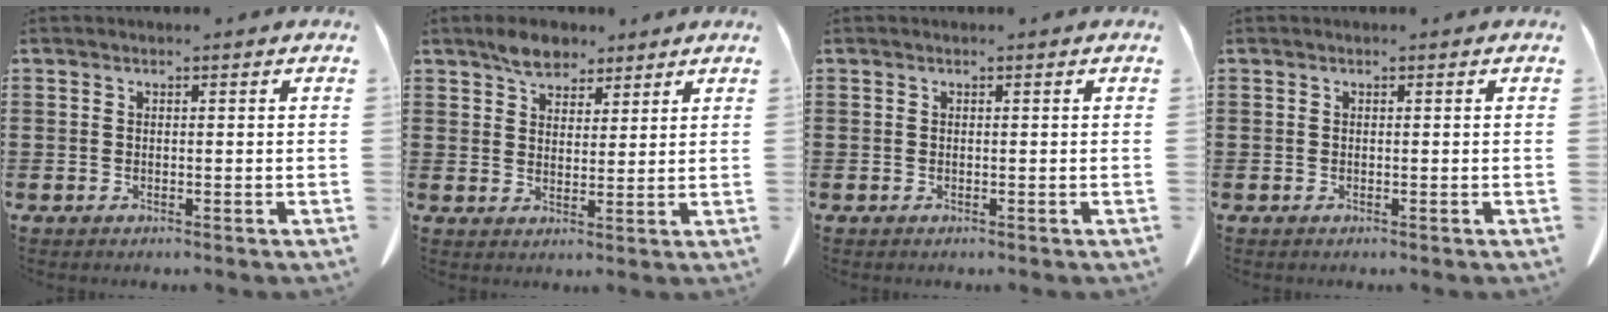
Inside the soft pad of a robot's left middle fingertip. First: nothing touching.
{"total": 5.0, "force": [4.0, 2.5, 1.6], "torque": [-0.036, 0.002, 0.076]}
{"total": 0.0}
{"total": 0.0}